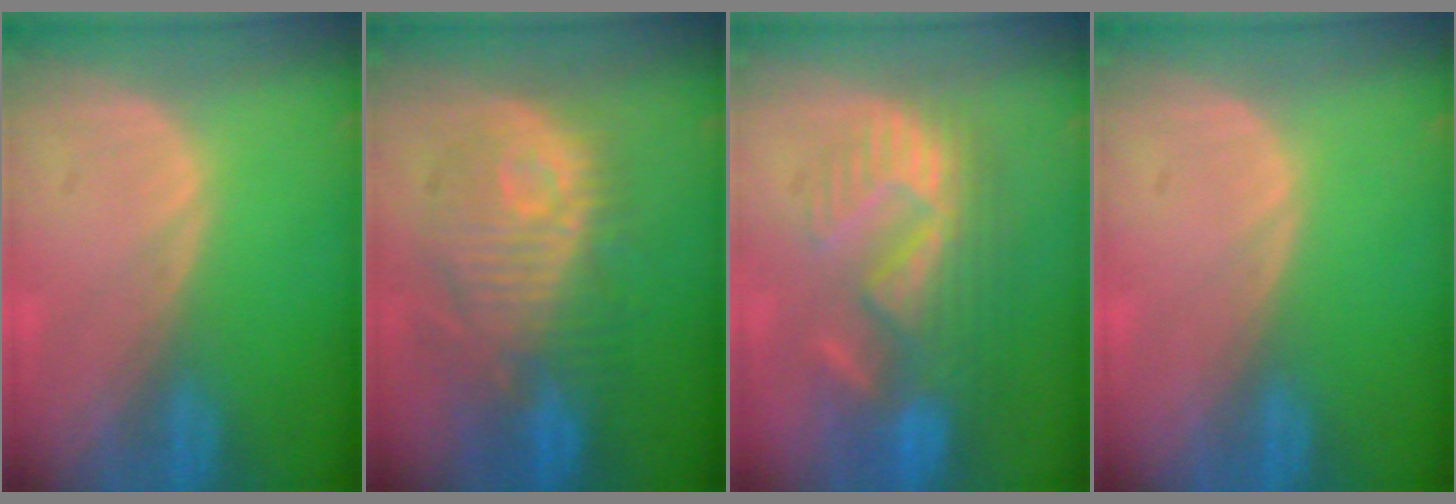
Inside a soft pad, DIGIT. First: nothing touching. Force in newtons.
{"total": 11.0, "press": 10.6, "slide": 3.1}
{"total": 10.8, "press": 9.7, "slide": 4.7}
{"total": 0.0}